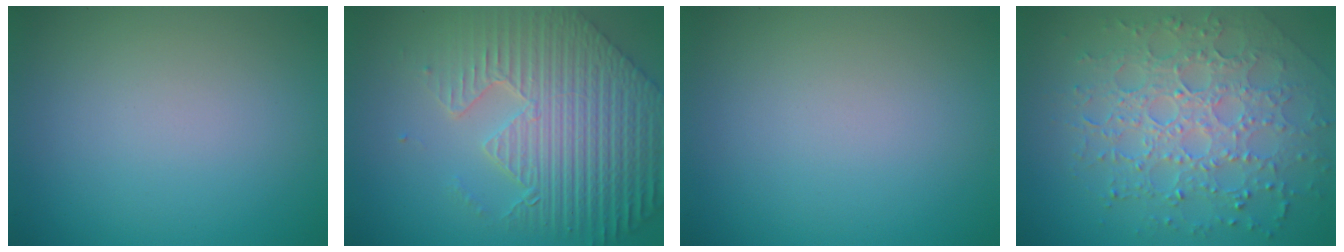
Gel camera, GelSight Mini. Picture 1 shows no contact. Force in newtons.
{"total": 9.0, "press": 6.5, "slide": 6.3}
{"total": 0.0}
{"total": 7.6, "press": 5.4, "slide": 5.3}